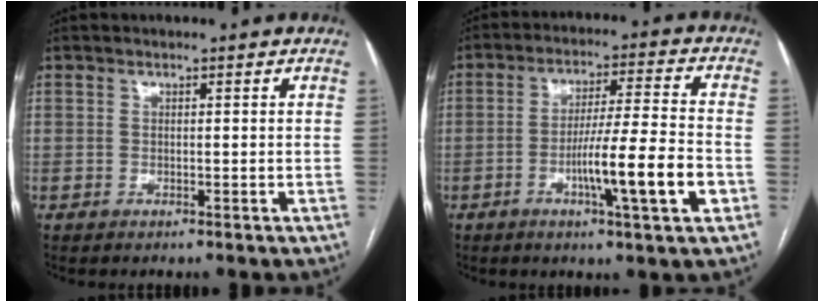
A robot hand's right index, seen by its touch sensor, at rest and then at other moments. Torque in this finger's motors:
{"motor_torque": [0.64, -0.38, 0.29, 0.08]}